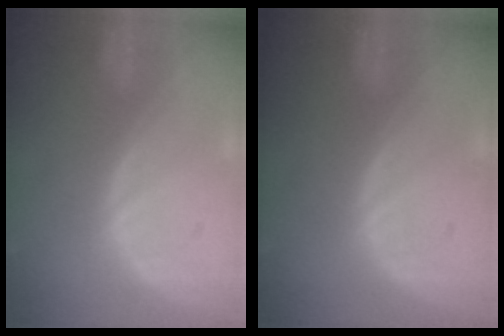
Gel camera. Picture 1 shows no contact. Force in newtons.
{"total": 0.0}